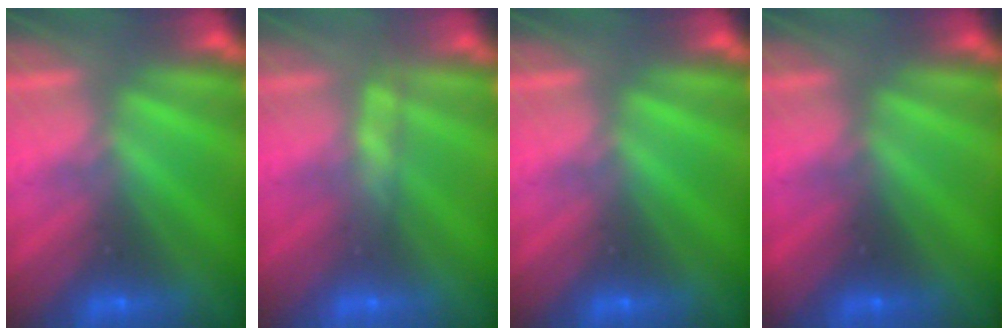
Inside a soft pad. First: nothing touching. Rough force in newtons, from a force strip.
{"total": 2.6}
{"total": 0.0}
{"total": 2.2}